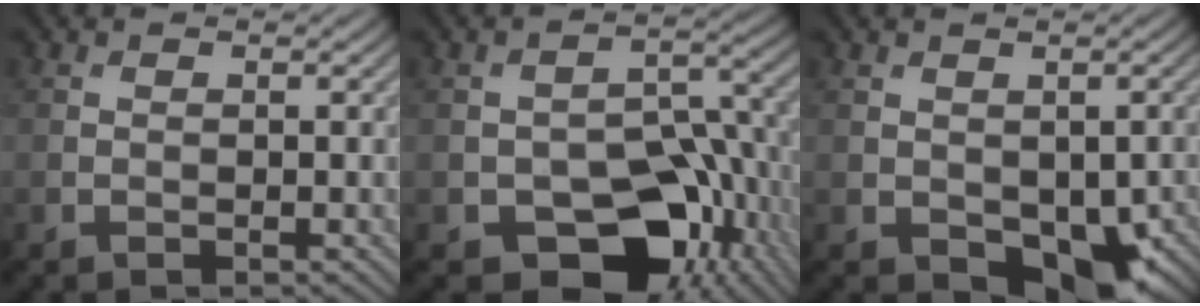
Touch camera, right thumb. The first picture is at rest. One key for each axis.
{"total": 13.1, "fx": -6.0, "fy": 8.1, "fz": 8.3, "tx": -0.111, "ty": -0.017, "tz": -0.100}
{"total": 8.4, "fx": -2.7, "fy": 5.3, "fz": 5.9, "tx": -0.092, "ty": -0.037, "tz": -0.021}